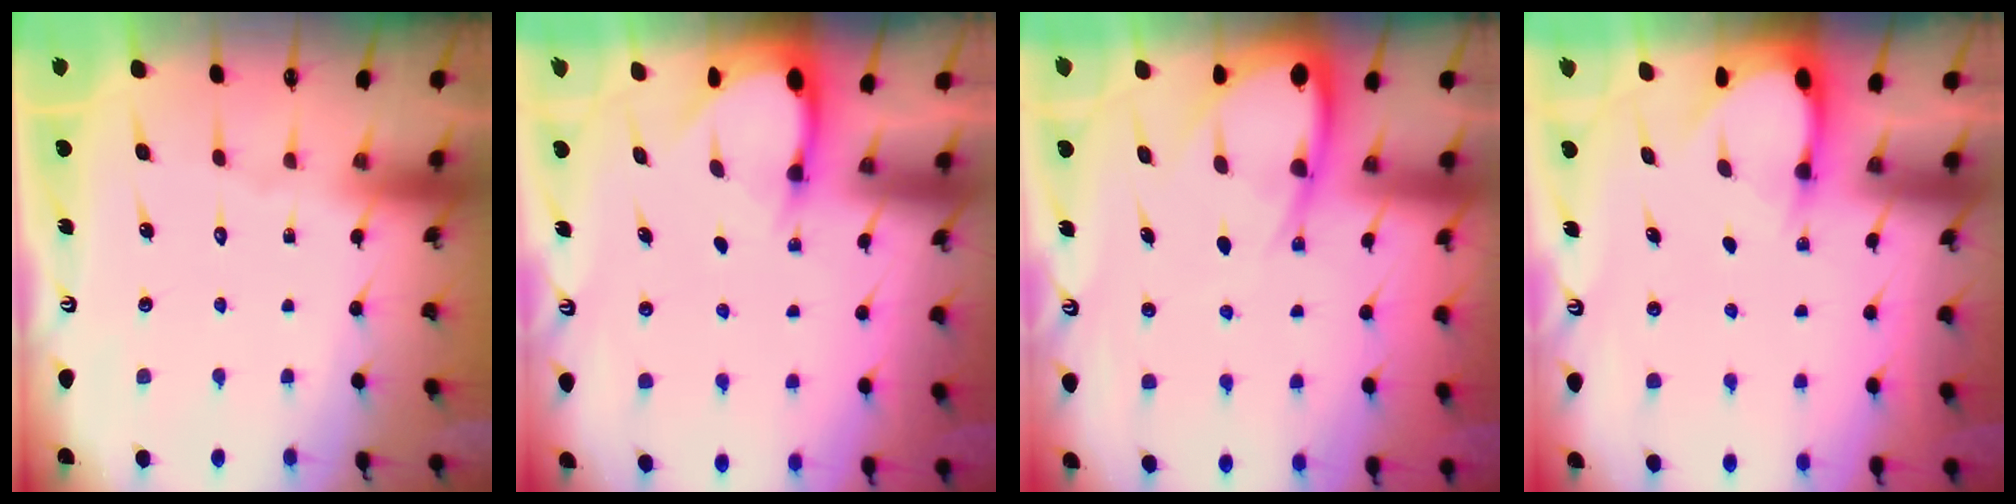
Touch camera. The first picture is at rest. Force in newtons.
{"total": 3.4, "press": 3.4, "slide": 0.2}
{"total": 8.4, "press": 8.4, "slide": 0.8}
{"total": 3.1, "press": 3.1, "slide": 0.3}